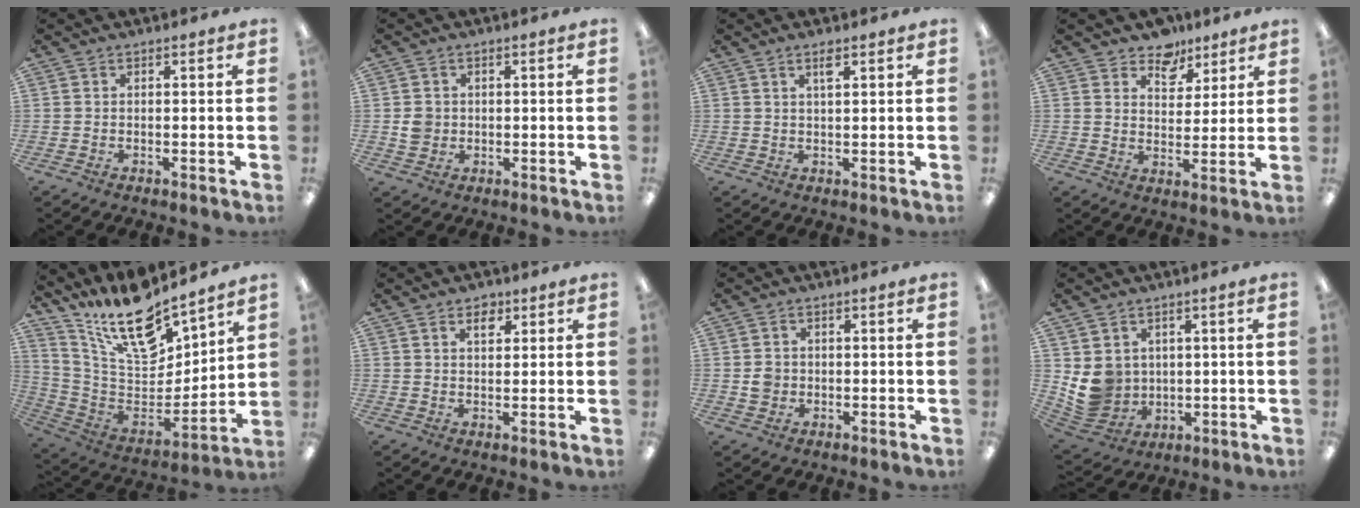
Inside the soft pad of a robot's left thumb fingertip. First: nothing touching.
{"total": 3.6, "force": [0.1, 3.4, 1.2], "torque": [-0.008, 0.000, 0.000]}
{"total": 2.8, "force": [1.8, 0.8, 2.0], "torque": [-0.038, 0.001, 0.029]}
{"total": 8.0, "force": [6.2, 4.8, 1.2], "torque": [-0.016, -0.043, 0.113]}
{"total": 19.2, "force": [14.8, 6.9, 10.1], "torque": [-0.184, -0.110, 0.261]}
{"total": 3.7, "force": [2.4, 2.1, 1.9], "torque": [-0.011, -0.010, 0.038]}
{"total": 3.0, "force": [0.0, 2.8, 1.0], "torque": [-0.013, 0.001, -0.003]}
{"total": 8.3, "force": [1.4, 7.9, 2.2], "torque": [-0.066, -0.009, 0.038]}